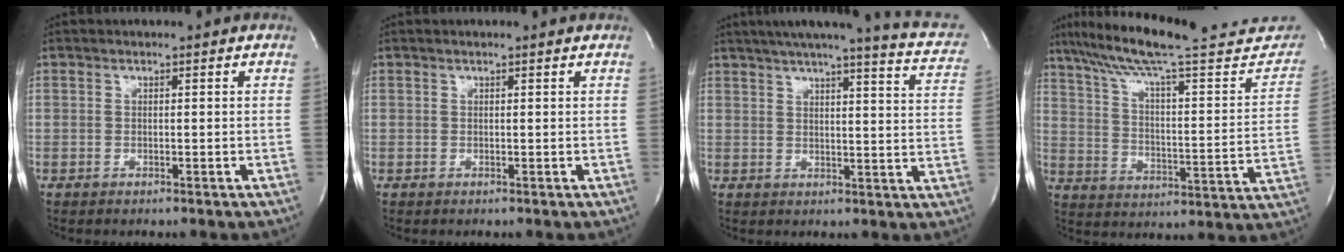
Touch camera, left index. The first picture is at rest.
{"total": 1.2, "force": [1.1, -0.1, 0.5], "torque": [-0.011, 0.008, 0.016]}
{"total": 18.9, "force": [15.6, 1.7, 10.6], "torque": [-0.145, -0.010, 0.176]}
{"total": 28.9, "force": [24.7, 4.2, 14.3], "torque": [-0.222, -0.017, 0.331]}